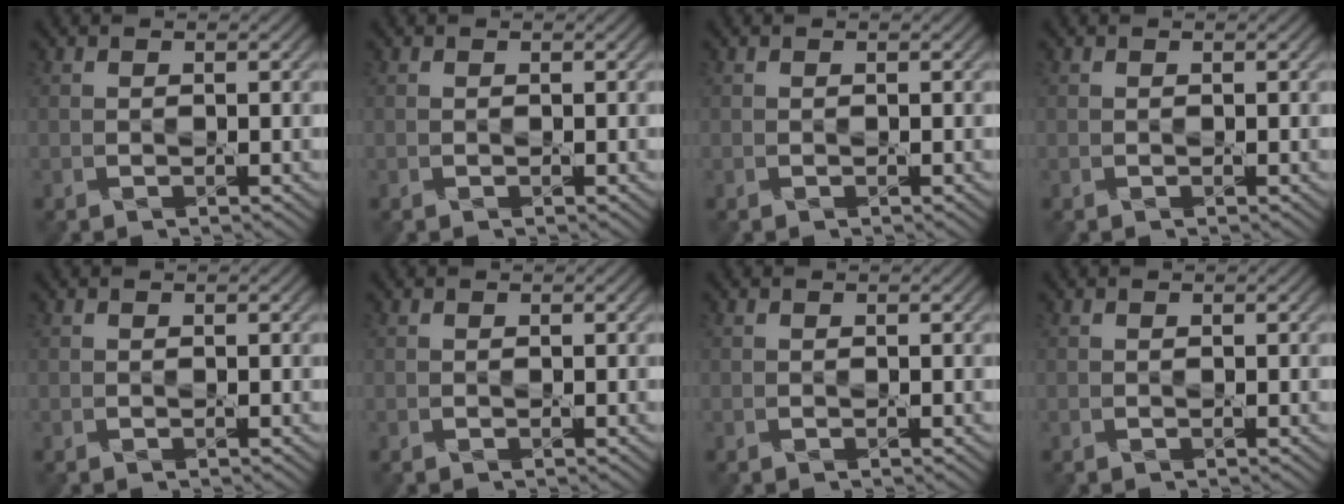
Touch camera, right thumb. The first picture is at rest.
{"total": 0.0}
{"total": 0.0}
{"total": 0.0}
{"total": 0.0}
{"total": 0.0}
{"total": 0.0}
{"total": 0.0}